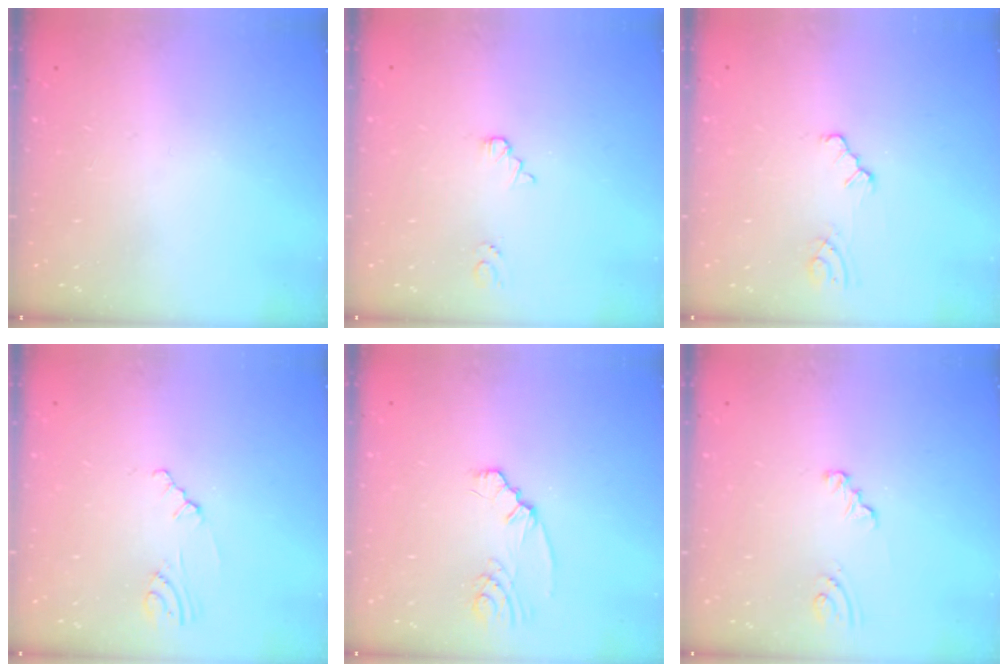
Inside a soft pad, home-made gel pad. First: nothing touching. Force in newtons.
{"total": 1.4, "press": 1.4, "slide": 0.2}
{"total": 1.2, "press": 1.2, "slide": 0.3}
{"total": 1.1, "press": 1.1, "slide": 0.4}
{"total": 2.3, "press": 2.3, "slide": 0.5}
{"total": 2.3, "press": 2.3, "slide": 0.2}